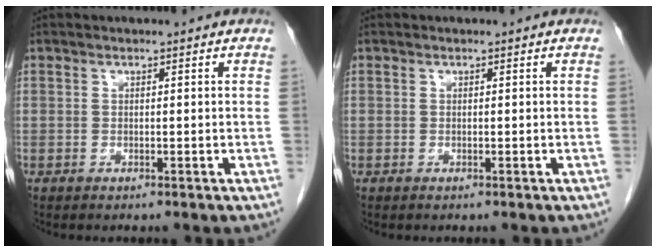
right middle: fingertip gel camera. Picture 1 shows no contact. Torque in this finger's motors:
{"motor_torque": [0.57, -0.36, 0.04, 0.00]}